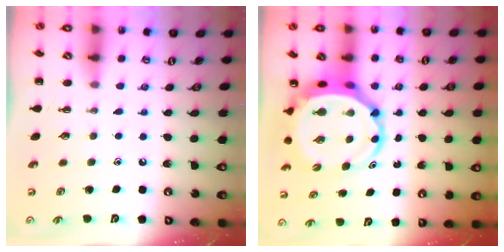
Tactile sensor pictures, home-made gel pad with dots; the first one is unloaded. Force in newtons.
{"total": 7.7, "press": 7.4, "slide": 2.1}